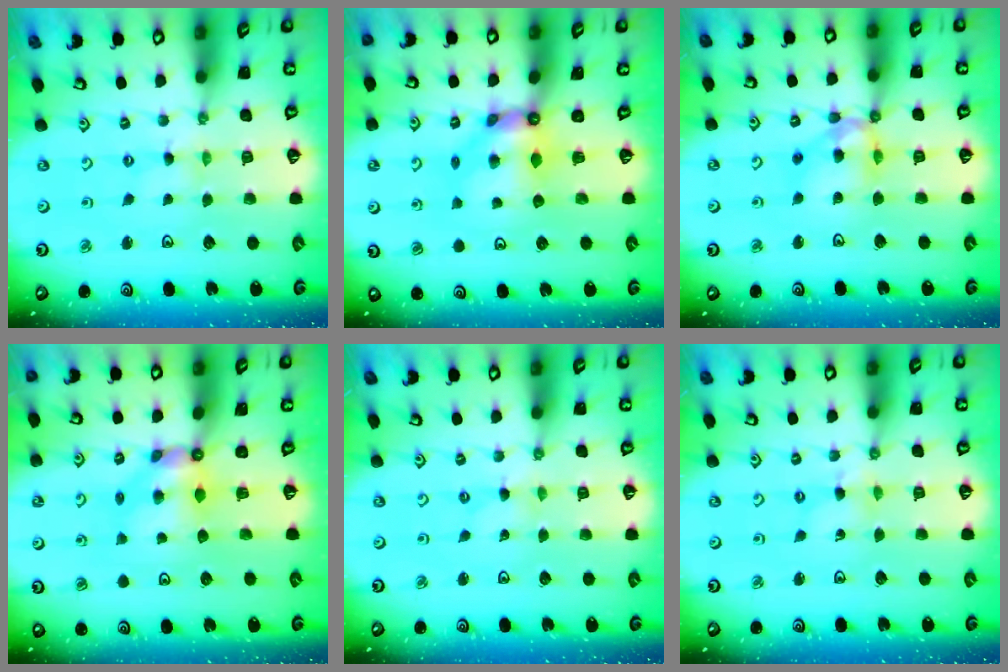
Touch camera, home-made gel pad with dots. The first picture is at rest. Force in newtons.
{"total": 7.6, "press": 7.6, "slide": 0.5}
{"total": 12.6, "press": 12.5, "slide": 1.2}
{"total": 5.4, "press": 5.4, "slide": 0.8}
{"total": 0.0}
{"total": 2.0, "press": 2.0, "slide": 0.2}